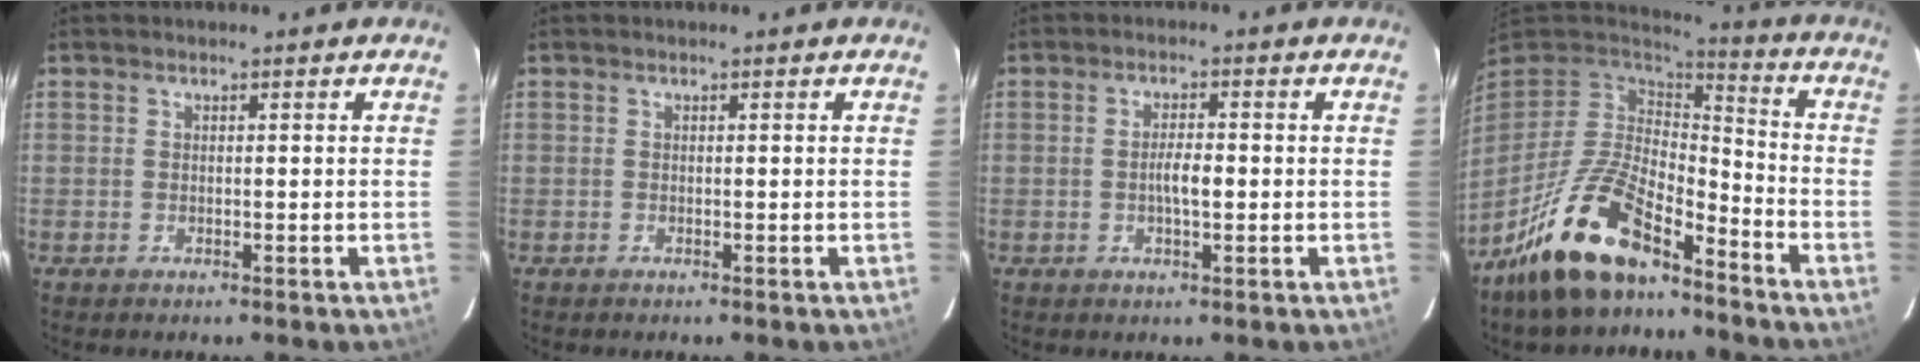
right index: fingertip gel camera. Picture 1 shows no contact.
{"total": 0.0}
{"total": 3.2, "force": [-0.4, 0.9, 3.0], "torque": [-0.055, 0.003, -0.007]}
{"total": 17.3, "force": [-12.1, 6.4, 10.6], "torque": [-0.222, -0.014, -0.223]}